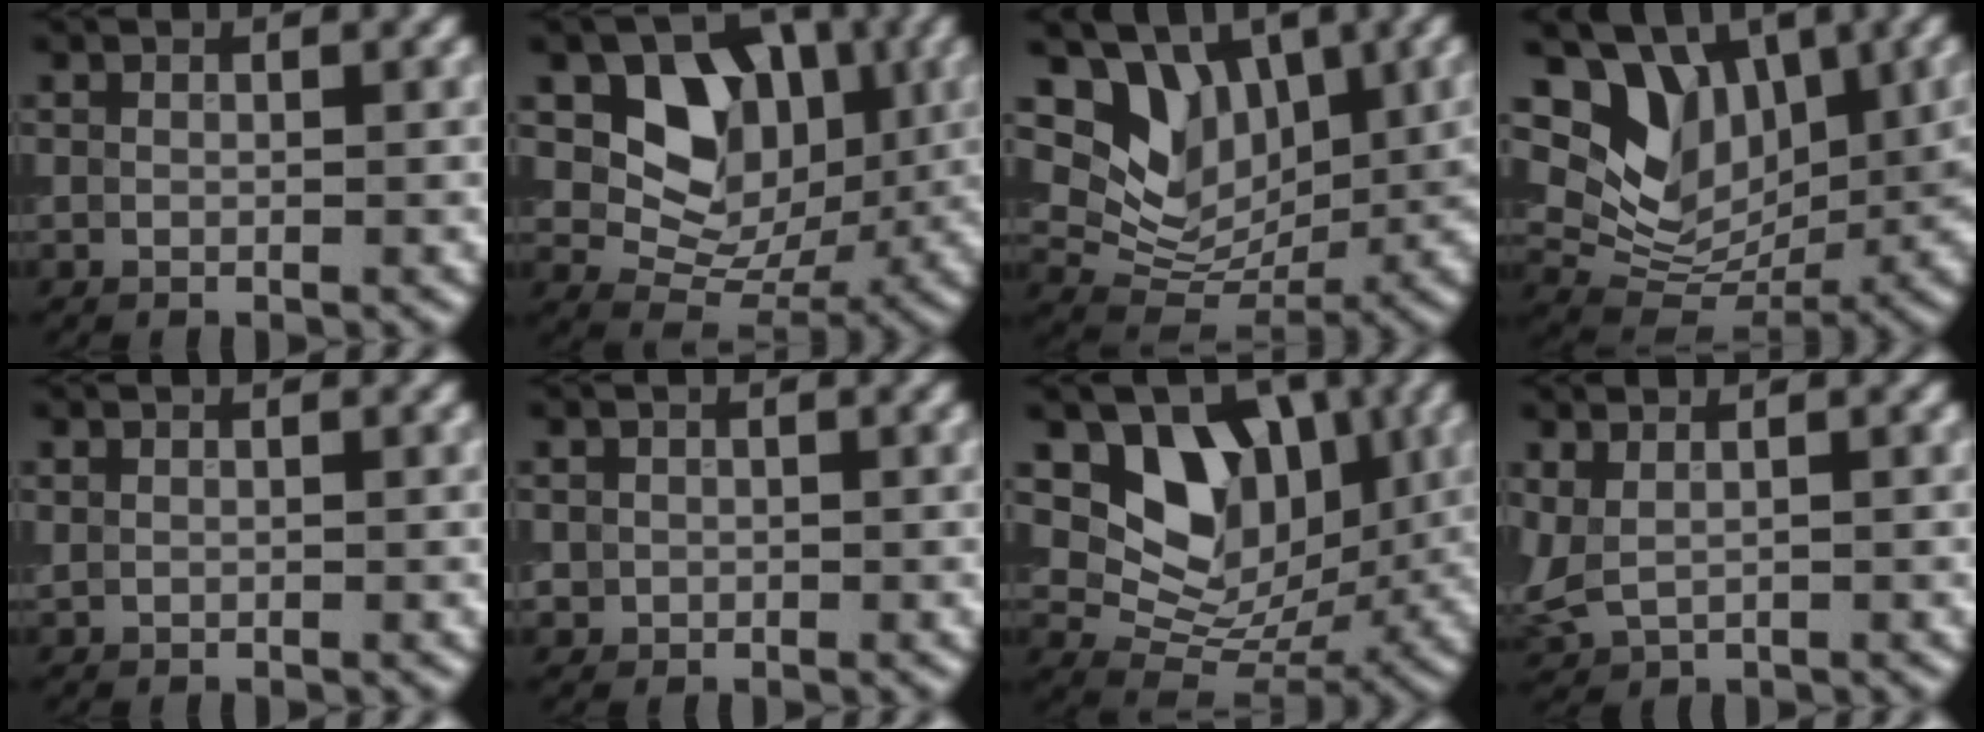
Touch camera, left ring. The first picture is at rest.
{"total": 7.7, "force": [2.0, 6.1, 4.3], "torque": [-0.055, -0.015, 0.028]}
{"total": 7.5, "force": [3.2, 5.2, 4.3], "torque": [-0.074, -0.013, 0.057]}
{"total": 10.0, "force": [4.1, 6.8, 6.1], "torque": [-0.096, 0.002, 0.077]}
{"total": 0.0}
{"total": 0.9, "force": [0.0, 0.9, 0.0], "torque": [0.010, -0.003, -0.002]}
{"total": 8.4, "force": [3.1, 6.1, 4.8], "torque": [-0.066, -0.017, 0.048]}
{"total": 2.2, "force": [1.2, 1.2, 1.5], "torque": [-0.040, -0.001, 0.031]}